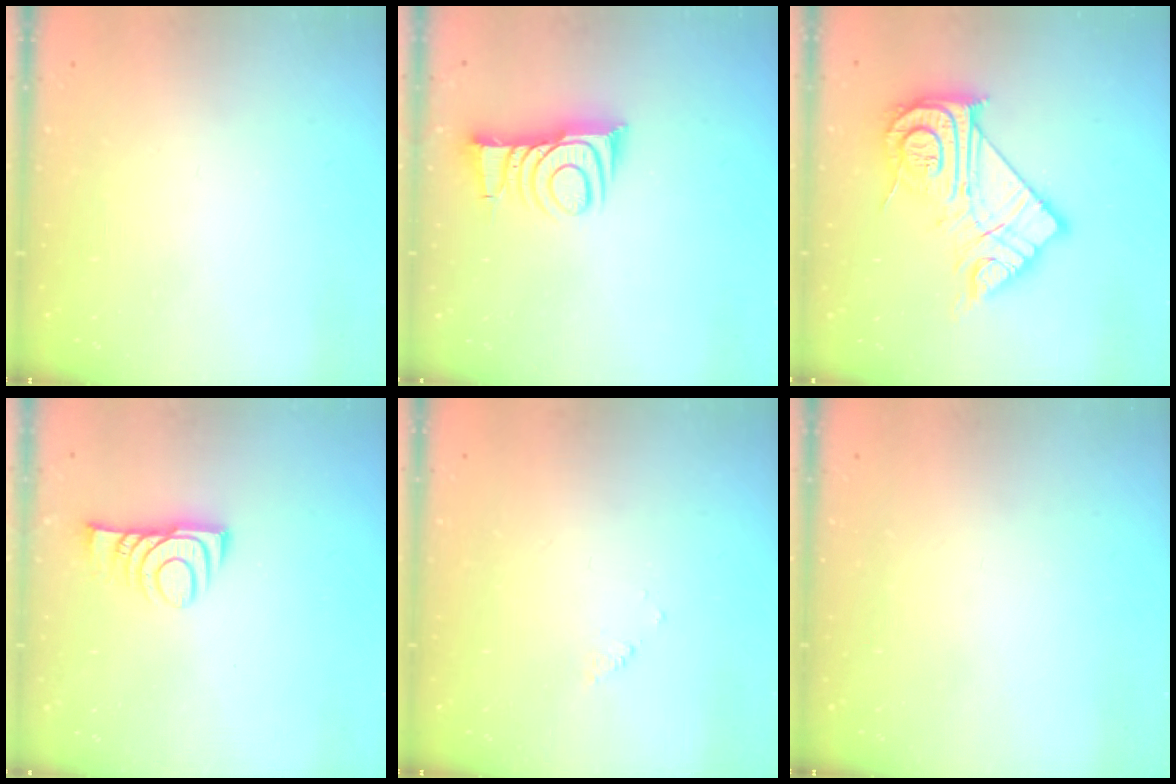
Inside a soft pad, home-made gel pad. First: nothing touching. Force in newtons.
{"total": 10.4, "press": 10.4, "slide": 0.2}
{"total": 20.8, "press": 20.7, "slide": 1.7}
{"total": 8.6, "press": 8.5, "slide": 0.8}
{"total": 1.7, "press": 1.7, "slide": 0.3}
{"total": 0.0}